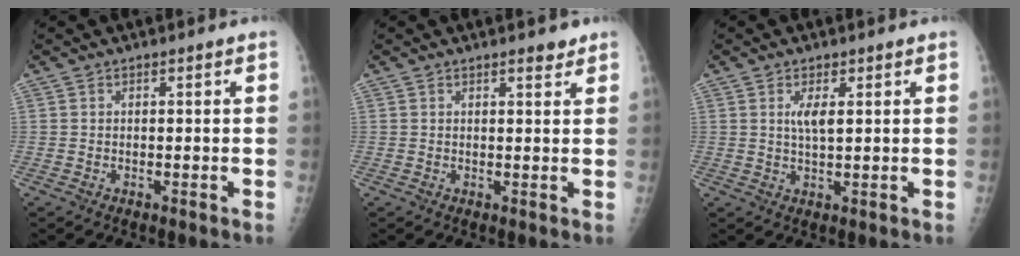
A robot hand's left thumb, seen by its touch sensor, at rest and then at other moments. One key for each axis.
{"total": 2.0, "fx": 1.7, "fy": 0.6, "fz": 1.0, "tx": -0.005, "ty": -0.010, "tz": 0.021}
{"total": 3.3, "fx": 1.2, "fy": 1.2, "fz": 2.8, "tx": -0.047, "ty": -0.008, "tz": 0.023}